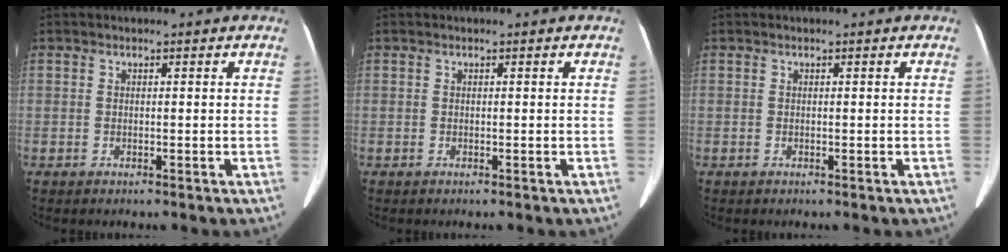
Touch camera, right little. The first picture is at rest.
{"total": 0.0}
{"total": 0.0}